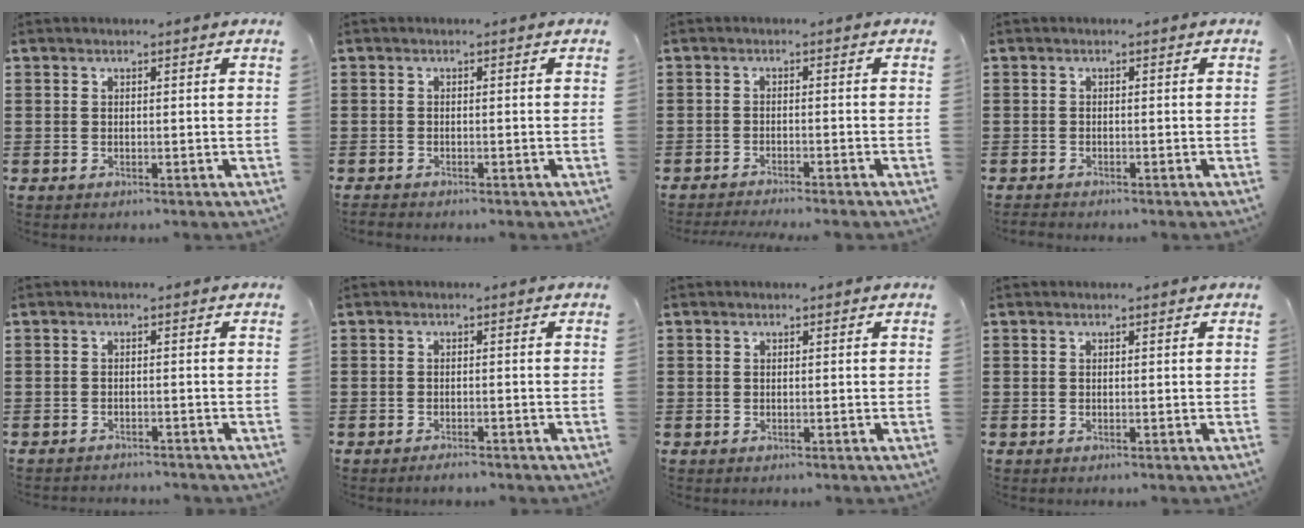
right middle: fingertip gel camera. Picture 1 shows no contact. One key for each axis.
{"total": 0.7, "fx": -0.7, "fy": 0.2, "fz": -0.1, "tx": 0.000, "ty": -0.002, "tz": -0.015}
{"total": 1.8, "fx": -1.8, "fy": -0.1, "fz": 0.2, "tx": -0.004, "ty": 0.000, "tz": -0.036}
{"total": 0.9, "fx": -0.8, "fy": 0.3, "fz": -0.2, "tx": 0.002, "ty": 0.001, "tz": -0.018}
{"total": 1.3, "fx": -1.3, "fy": 0.2, "fz": -0.2, "tx": -0.001, "ty": 0.000, "tz": -0.028}
{"total": 1.1, "fx": -1.0, "fy": 0.1, "fz": 0.3, "tx": -0.009, "ty": -0.004, "tz": -0.019}
{"total": 0.6, "fx": -0.1, "fy": 0.6, "fz": -0.2, "tx": 0.002, "ty": 0.004, "tz": -0.003}
{"total": 0.0}